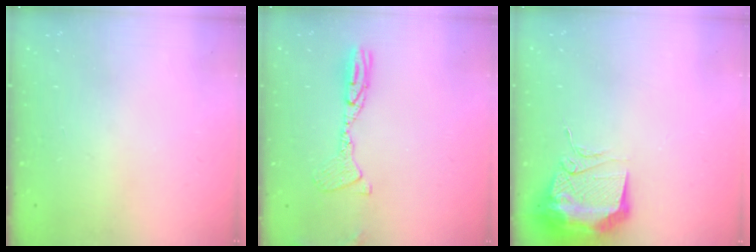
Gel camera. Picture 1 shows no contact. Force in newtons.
{"total": 11.8, "press": 11.6, "slide": 2.1}
{"total": 13.6, "press": 13.3, "slide": 2.8}